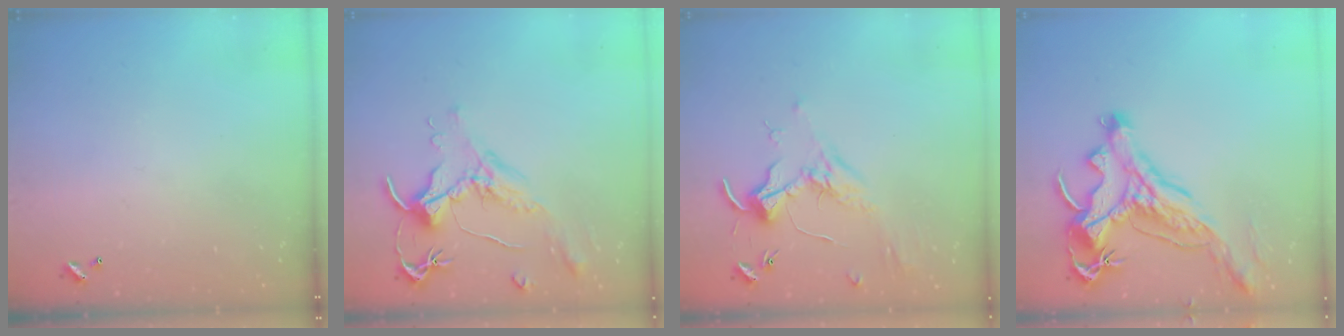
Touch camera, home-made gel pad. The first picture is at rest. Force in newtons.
{"total": 1.6, "press": 1.4, "slide": 0.7}
{"total": 1.7, "press": 1.5, "slide": 0.7}
{"total": 5.1, "press": 4.8, "slide": 1.7}